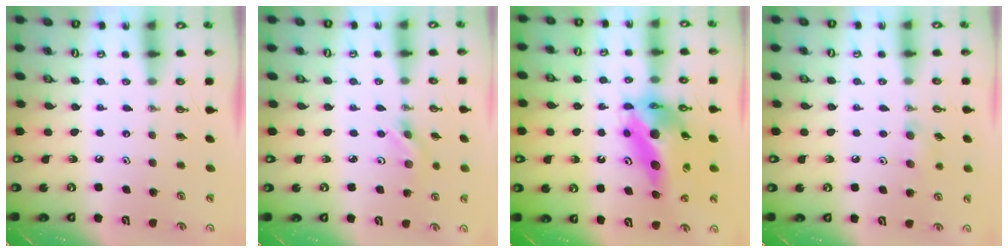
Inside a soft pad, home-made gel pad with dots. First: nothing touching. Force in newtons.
{"total": 2.0, "press": 1.9, "slide": 0.4}
{"total": 18.5, "press": 18.4, "slide": 1.9}
{"total": 6.8, "press": 6.6, "slide": 1.6}